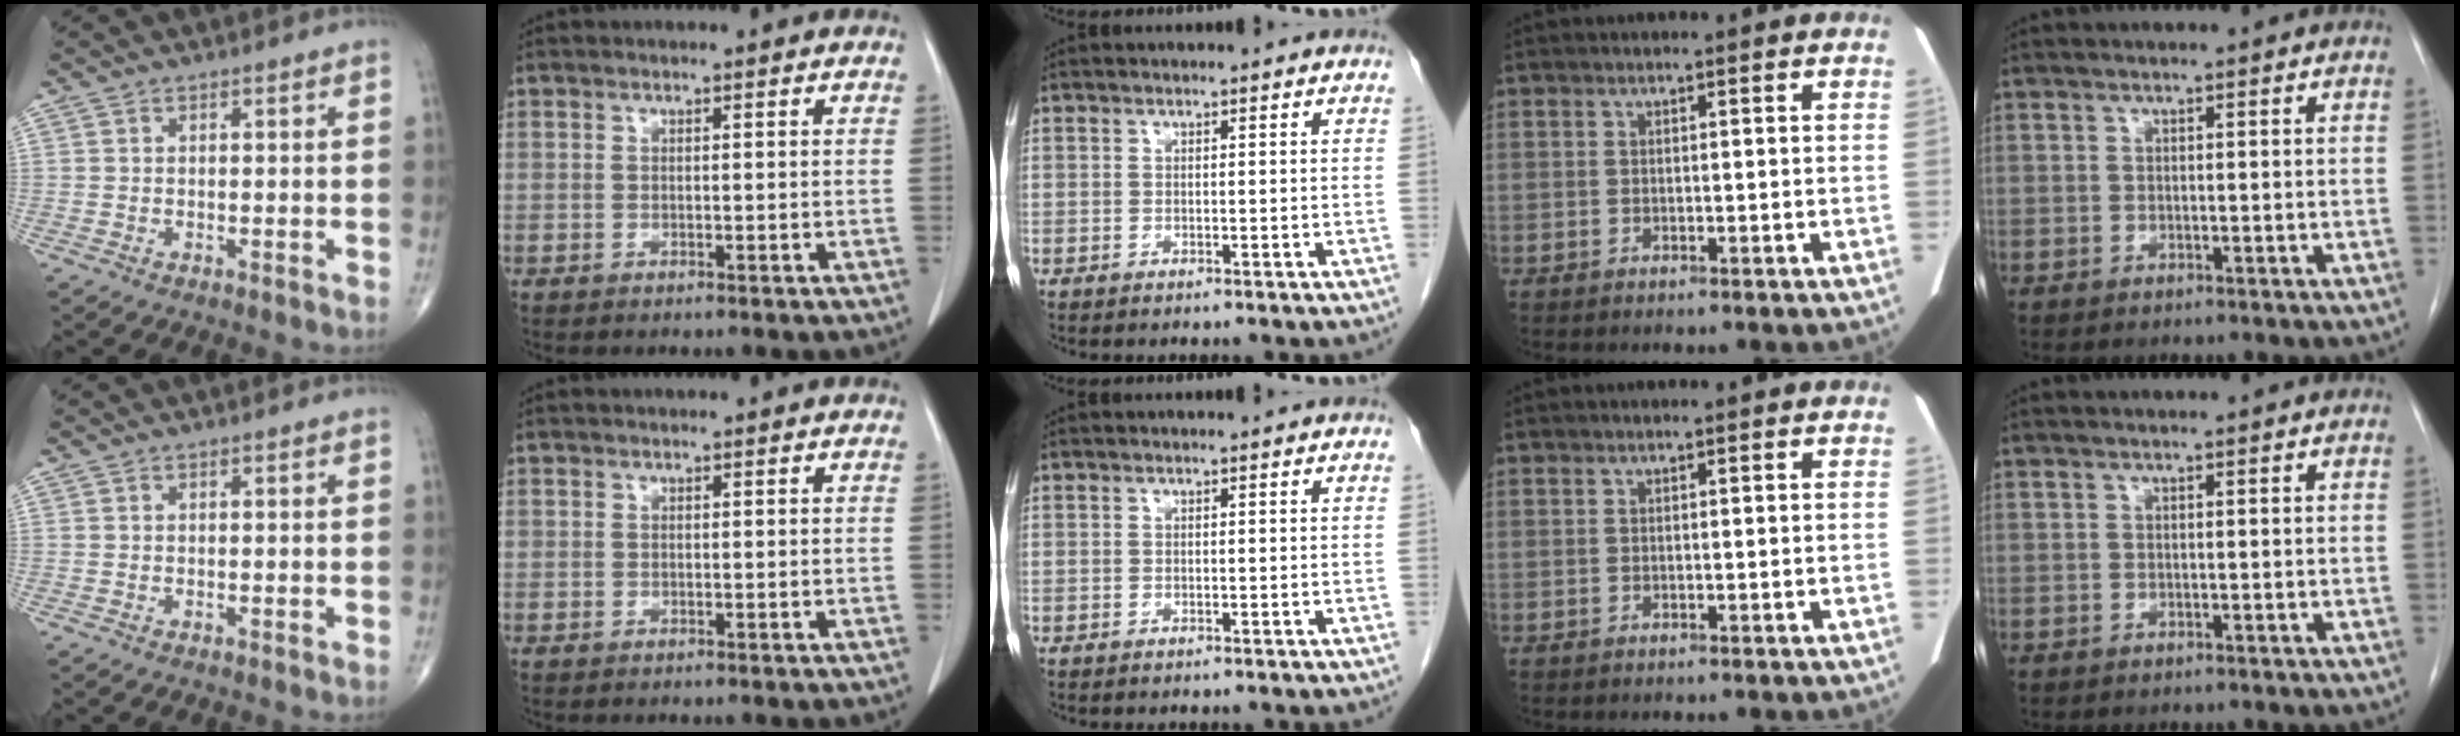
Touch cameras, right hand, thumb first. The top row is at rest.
{}